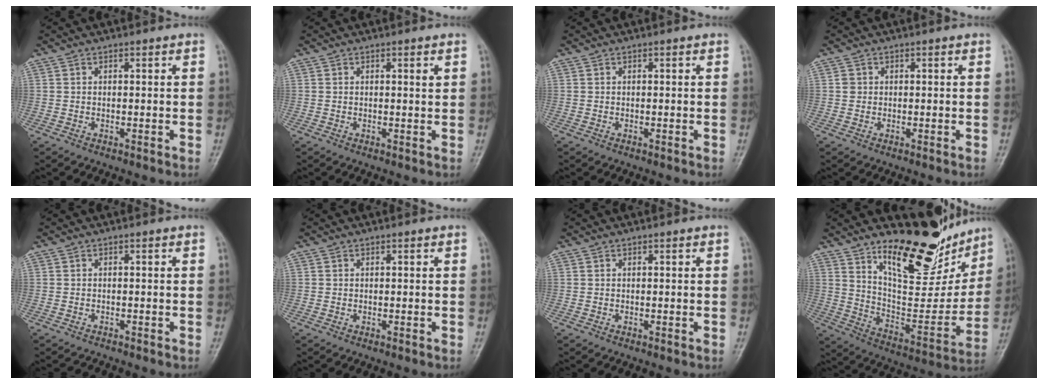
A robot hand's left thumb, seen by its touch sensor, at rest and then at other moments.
{"total": 0.9, "force": [0.4, 0.2, 0.8], "torque": [-0.013, -0.001, 0.005]}
{"total": 0.0}
{"total": 1.2, "force": [0.1, 1.1, 0.3], "torque": [0.001, 0.002, 0.002]}
{"total": 0.9, "force": [-0.8, 0.2, -0.2], "torque": [-0.002, 0.001, -0.015]}
{"total": 0.0}
{"total": 0.0}
{"total": 20.8, "force": [15.5, 8.2, 11.2], "torque": [-0.101, -0.106, 0.250]}